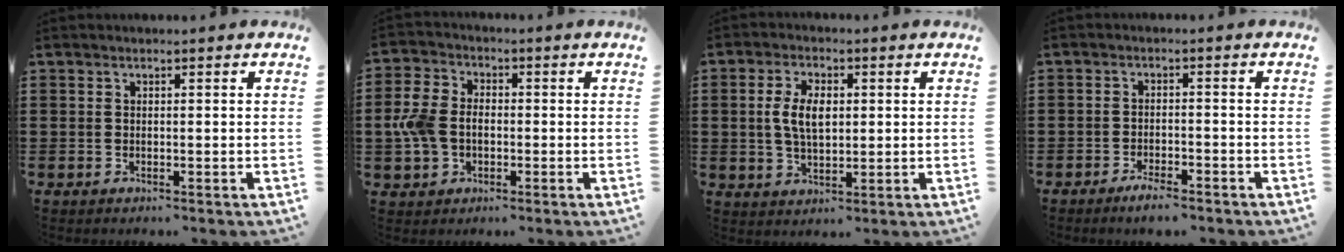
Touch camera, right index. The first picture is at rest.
{"total": 6.3, "force": [-0.9, 4.6, 4.2], "torque": [-0.119, 0.003, -0.026]}
{"total": 5.8, "force": [0.4, 3.0, 4.9], "torque": [-0.099, 0.005, 0.002]}
{"total": 2.6, "force": [-2.4, 0.2, 1.0], "torque": [-0.017, 0.003, -0.046]}